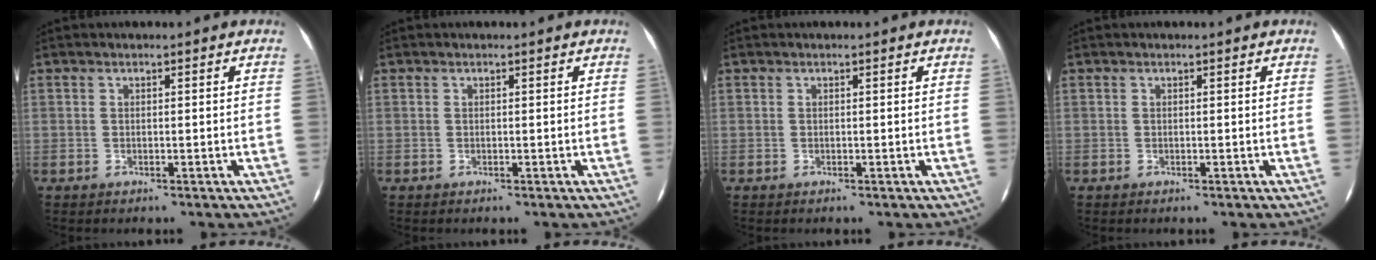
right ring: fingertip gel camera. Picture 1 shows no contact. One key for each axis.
{"total": 0.0}
{"total": 0.0}
{"total": 0.0}